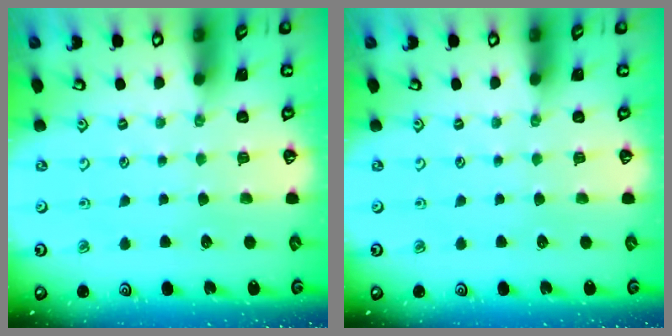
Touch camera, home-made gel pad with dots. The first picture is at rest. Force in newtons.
{"total": 0.0}